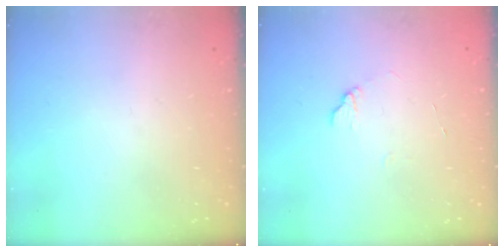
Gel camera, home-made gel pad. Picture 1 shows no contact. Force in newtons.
{"total": 6.5, "press": 6.5, "slide": 0.6}